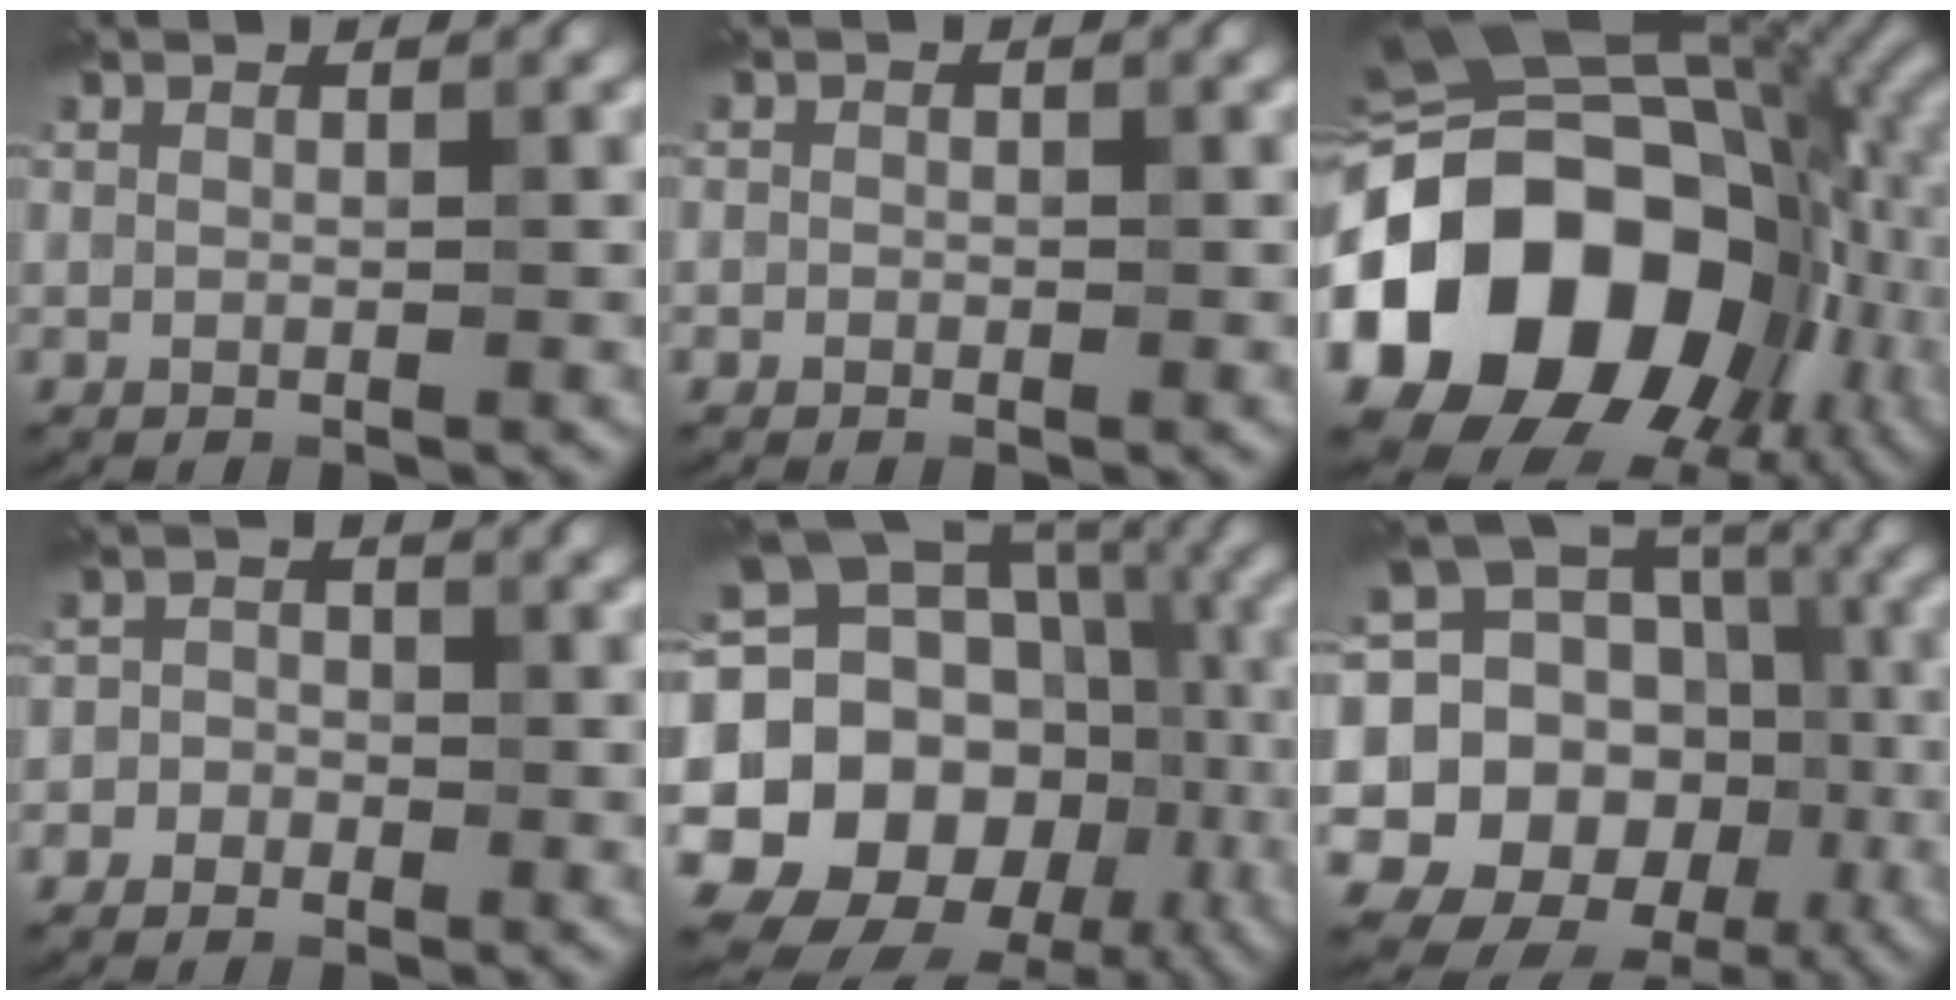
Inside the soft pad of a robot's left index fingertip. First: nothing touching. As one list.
[{"total": 0.7, "force": [-0.3, 0.6, 0.0], "torque": [0.005, -0.004, -0.007]}, {"total": 18.3, "force": [-3.4, 13.8, 11.4], "torque": [-0.198, 0.010, -0.069]}, {"total": 2.0, "force": [-0.9, 1.8, 0.3], "torque": [0.024, 0.003, -0.031]}, {"total": 22.1, "force": [-3.5, 19.0, 10.8], "torque": [-0.168, 0.020, -0.083]}, {"total": 19.9, "force": [-0.7, 17.7, 9.1], "torque": [-0.188, 0.022, -0.015]}]